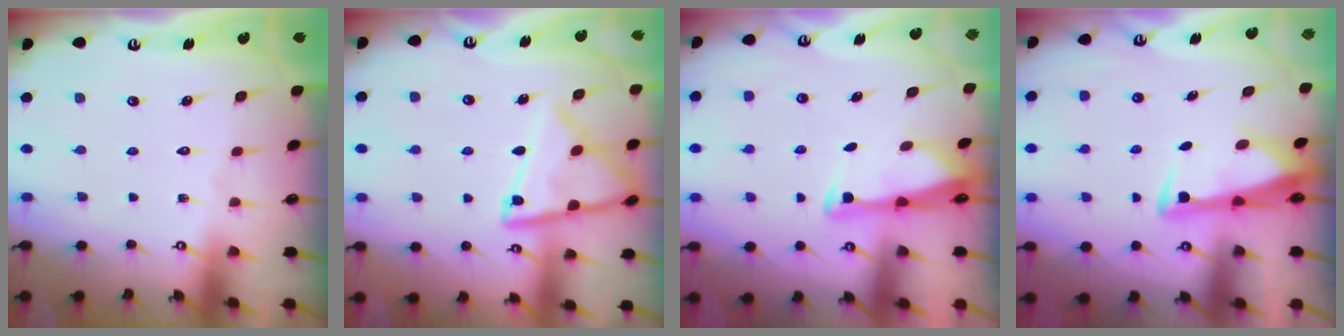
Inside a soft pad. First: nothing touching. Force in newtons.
{"total": 14.9, "press": 14.8, "slide": 1.3}
{"total": 3.0, "press": 3.0, "slide": 0.4}
{"total": 3.4, "press": 3.3, "slide": 0.9}